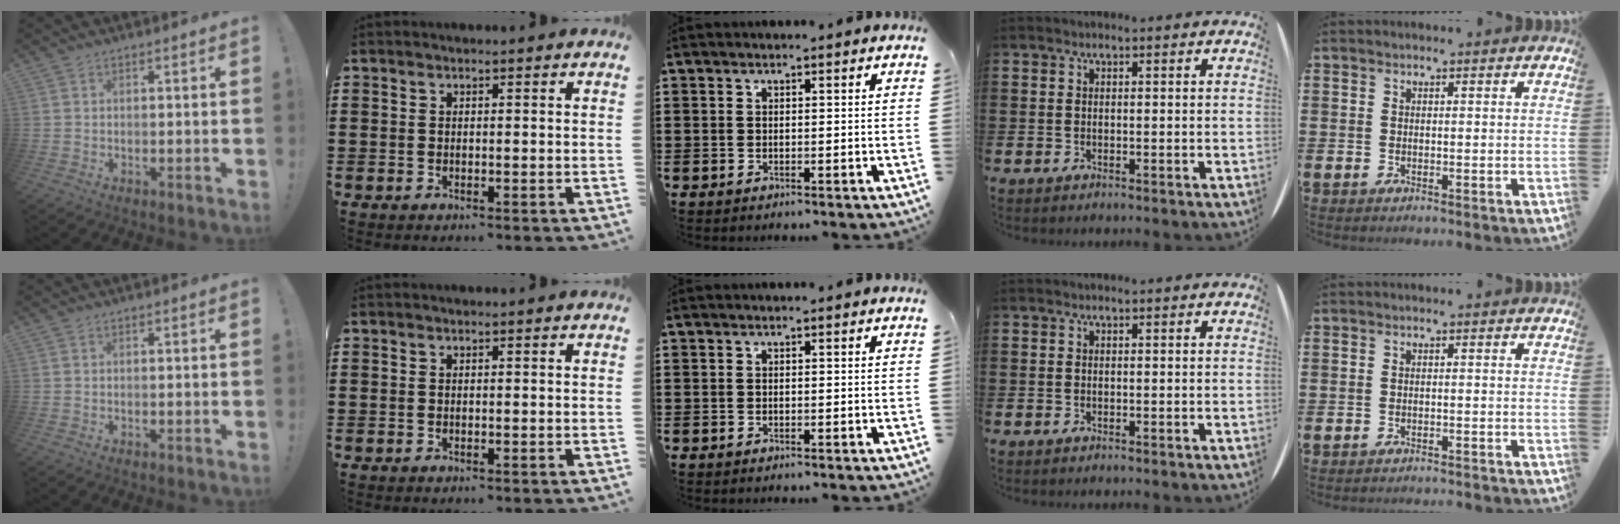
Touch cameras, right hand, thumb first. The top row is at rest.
{"little": {"total": 1.0, "force": [-1.0, -0.2, -0.1], "torque": [0.000, 0.002, -0.020]}}